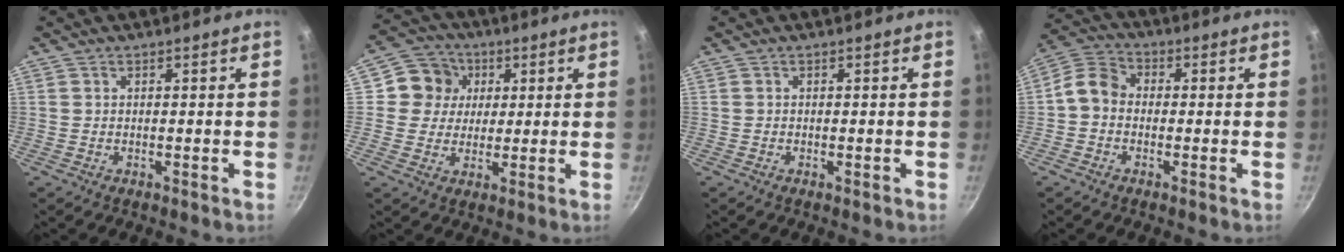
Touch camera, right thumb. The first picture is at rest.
{"total": 8.7, "force": [1.9, 8.2, 2.3], "torque": [0.000, 0.004, 0.024]}
{"total": 0.0}
{"total": 6.7, "force": [-0.6, 5.4, 4.0], "torque": [-0.065, 0.023, -0.029]}